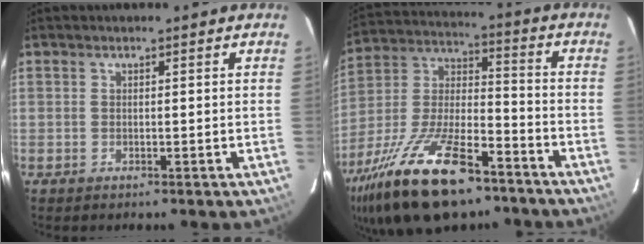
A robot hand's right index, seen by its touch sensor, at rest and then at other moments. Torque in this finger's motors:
{"motor_torque": [1.19, -0.95, 1.05, 0.21]}